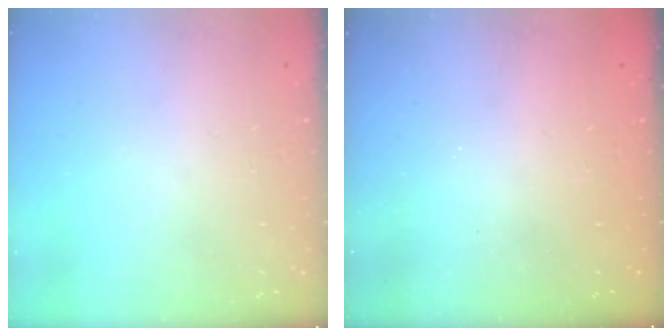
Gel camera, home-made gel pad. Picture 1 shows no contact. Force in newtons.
{"total": 2.5, "press": 2.4, "slide": 0.8}